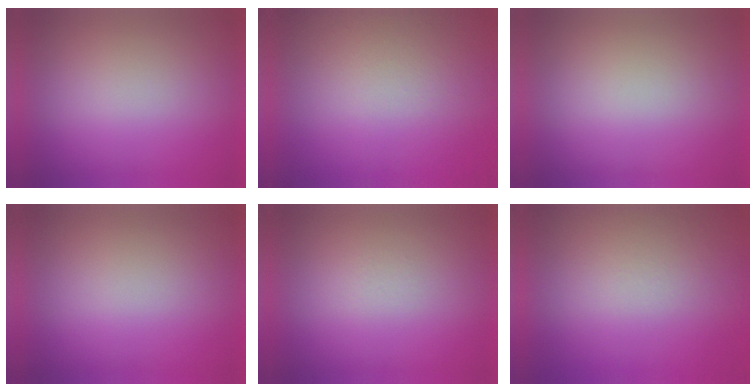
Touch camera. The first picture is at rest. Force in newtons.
{"total": 7.1}
{"total": 0.0}
{"total": 0.0}
{"total": 1.4}
{"total": 8.4}